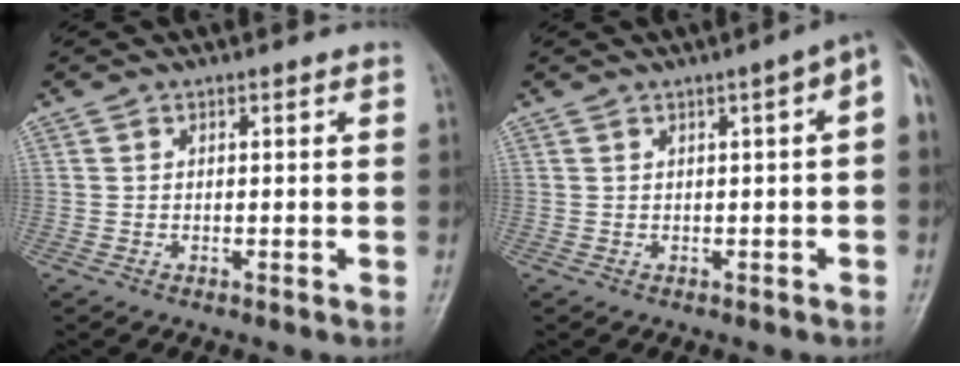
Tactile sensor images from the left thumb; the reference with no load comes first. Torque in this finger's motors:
{"motor_torque": [0.63, 1.14, 0.37, -0.22, 0.06]}